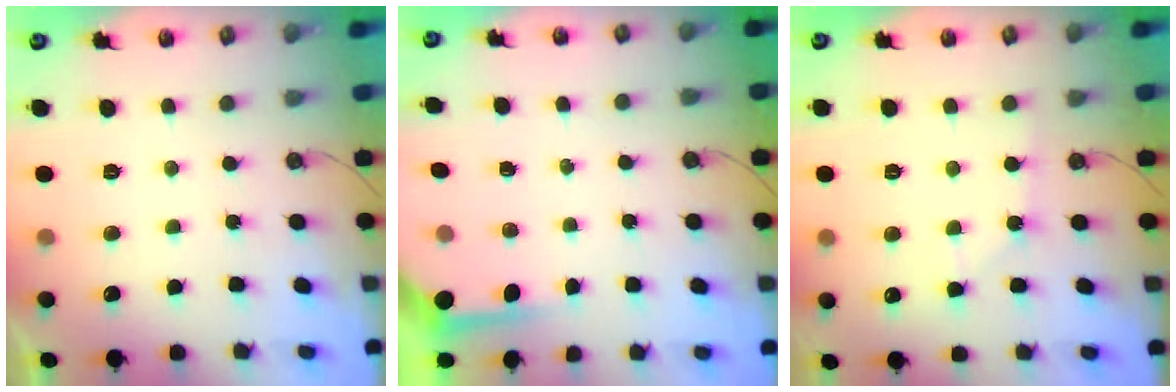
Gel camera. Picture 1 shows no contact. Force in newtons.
{"total": 3.9, "press": 3.9, "slide": 0.3}
{"total": 4.4, "press": 4.4, "slide": 0.6}